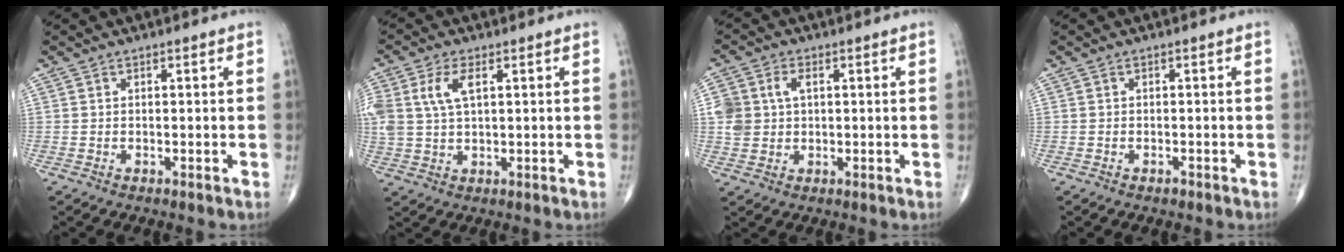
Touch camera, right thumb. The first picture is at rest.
{"total": 7.2, "force": [2.3, 3.7, 5.8], "torque": [-0.135, 0.004, 0.048]}
{"total": 6.7, "force": [1.4, 4.8, 4.4], "torque": [-0.090, 0.008, 0.031]}
{"total": 0.7, "force": [-0.5, 0.4, 0.3], "torque": [-0.004, 0.000, -0.009]}